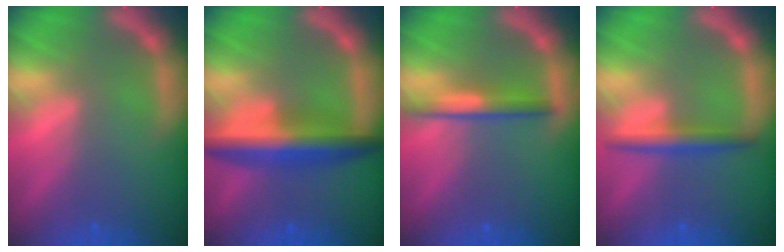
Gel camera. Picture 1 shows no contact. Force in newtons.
{"total": 6.5}
{"total": 3.0}
{"total": 3.0}